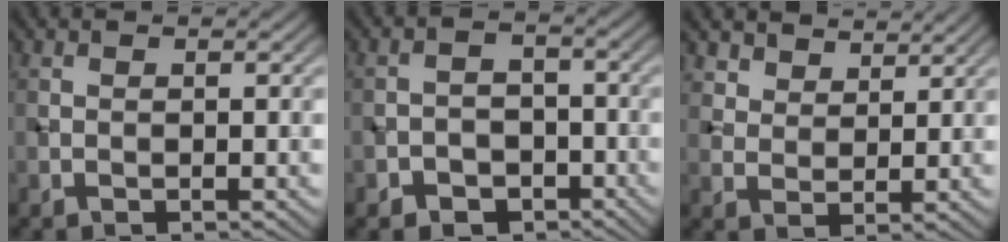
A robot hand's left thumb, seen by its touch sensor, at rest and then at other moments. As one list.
[{"total": 4.7, "force": [-2.7, 3.5, 1.8], "torque": [-0.019, 0.002, -0.052]}, {"total": 4.5, "force": [3.6, 2.4, 1.3], "torque": [-0.040, -0.018, 0.089]}]